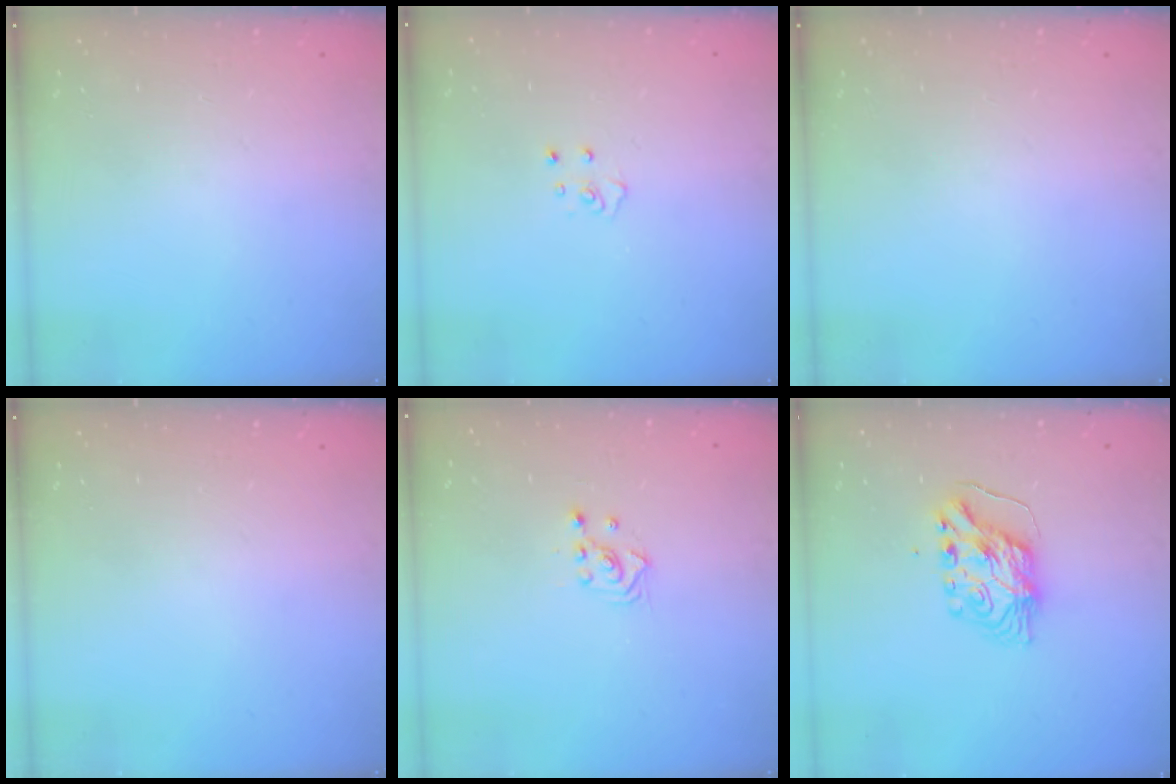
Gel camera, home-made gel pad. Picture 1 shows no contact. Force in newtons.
{"total": 3.8, "press": 3.8, "slide": 0.3}
{"total": 0.0}
{"total": 0.0}
{"total": 2.5, "press": 2.5, "slide": 0.3}
{"total": 7.2, "press": 7.2, "slide": 0.8}